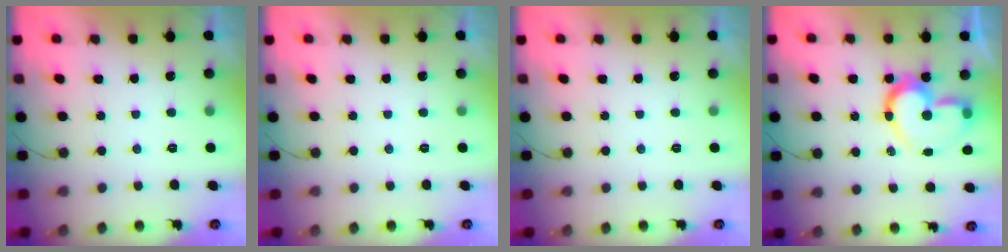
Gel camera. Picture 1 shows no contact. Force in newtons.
{"total": 0.0}
{"total": 0.0}
{"total": 16.2, "press": 16.1, "slide": 1.5}